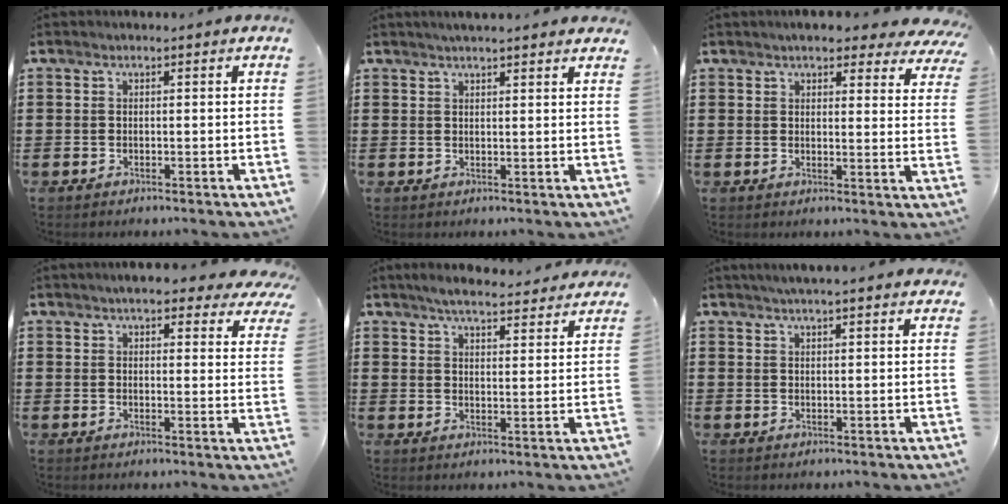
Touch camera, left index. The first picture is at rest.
{"total": 2.1, "force": [1.9, 0.1, 0.8], "torque": [-0.020, 0.001, 0.036]}
{"total": 5.2, "force": [4.6, 0.9, 2.3], "torque": [-0.043, -0.015, 0.080]}
{"total": 5.5, "force": [4.8, 0.8, 2.5], "torque": [-0.048, -0.013, 0.083]}
{"total": 5.0, "force": [4.7, 0.2, 1.7], "torque": [-0.049, -0.019, 0.083]}
{"total": 2.8, "force": [2.6, -0.2, 0.9], "torque": [-0.025, -0.003, 0.048]}